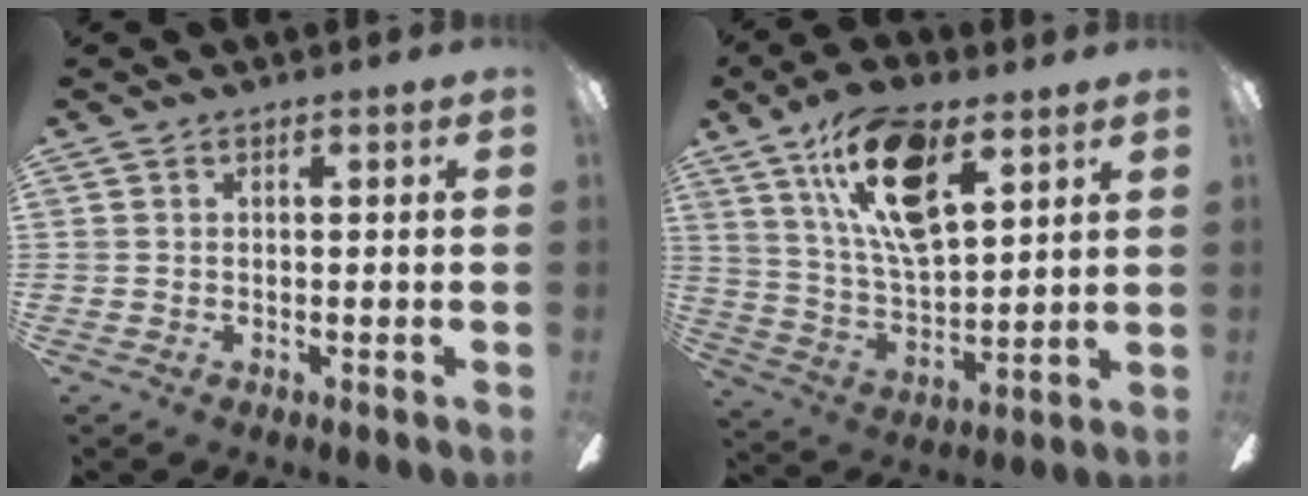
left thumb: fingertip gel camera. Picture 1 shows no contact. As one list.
[{"total": 18.2, "force": [10.2, 7.8, 12.9], "torque": [-0.244, -0.029, 0.174]}]